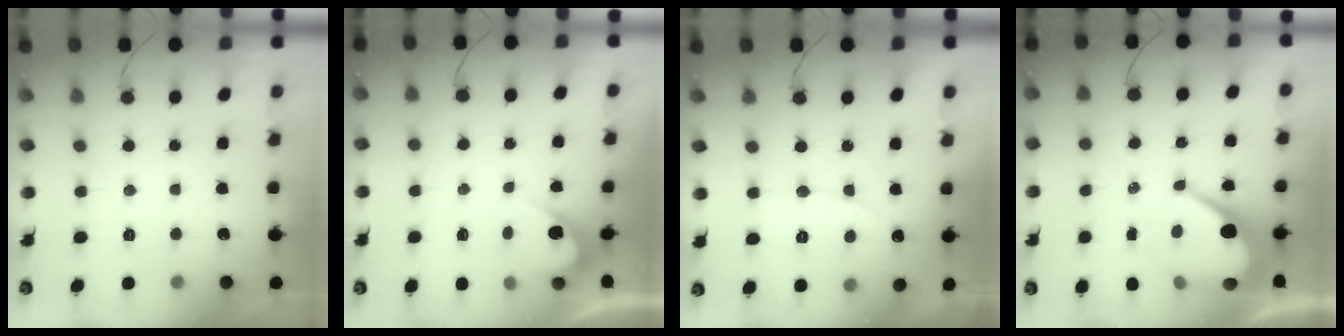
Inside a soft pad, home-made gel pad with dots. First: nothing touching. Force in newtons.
{"total": 3.7, "press": 3.7, "slide": 0.4}
{"total": 6.5, "press": 6.5, "slide": 0.4}
{"total": 11.7, "press": 11.7, "slide": 0.8}